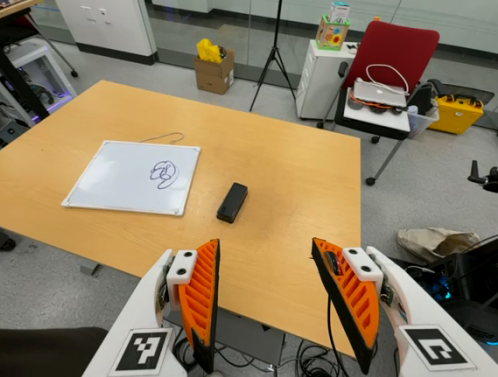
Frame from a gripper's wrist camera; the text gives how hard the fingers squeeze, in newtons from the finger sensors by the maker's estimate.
{"total": 0.0}